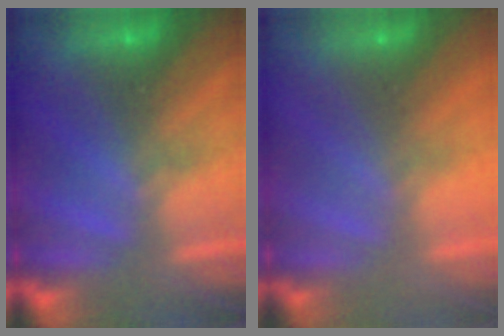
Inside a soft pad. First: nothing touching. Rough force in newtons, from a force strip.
{"total": 2.9}